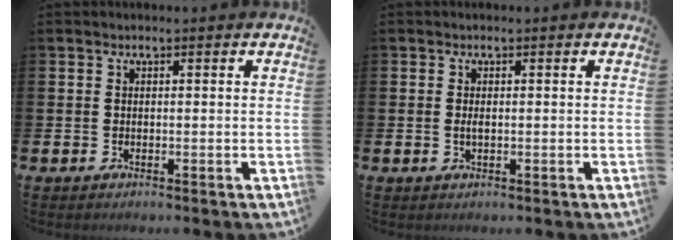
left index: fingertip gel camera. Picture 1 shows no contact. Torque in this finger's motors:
{"motor_torque": [0.30, 0.05, 0.00, 0.04]}